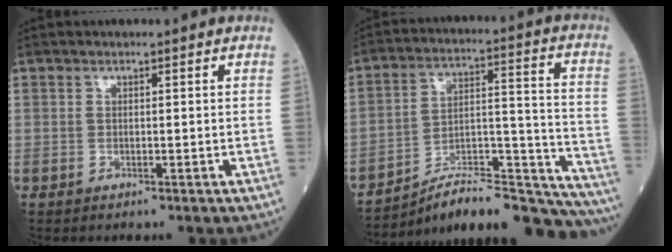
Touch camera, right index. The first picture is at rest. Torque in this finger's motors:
{"motor_torque": [0.99, -1.14, 0.08, 0.03]}